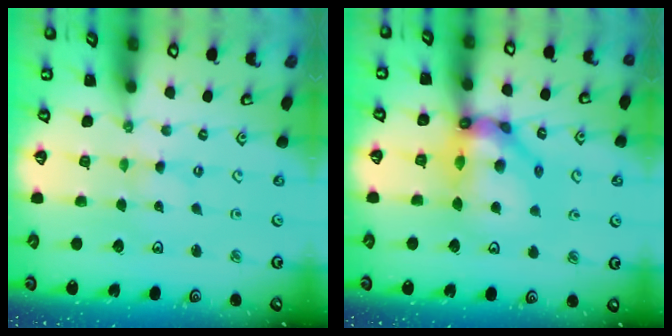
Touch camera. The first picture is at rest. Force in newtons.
{"total": 14.9, "press": 14.7, "slide": 1.9}